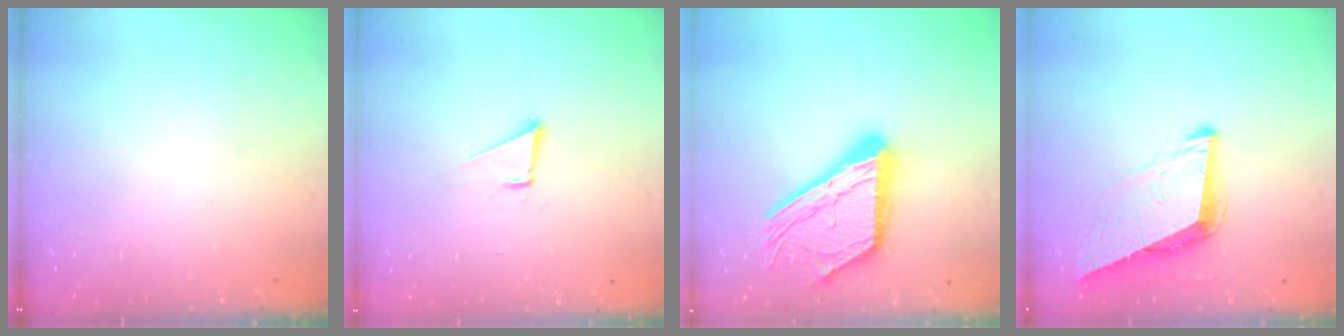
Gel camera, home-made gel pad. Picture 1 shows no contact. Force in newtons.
{"total": 1.9, "press": 1.9, "slide": 0.1}
{"total": 23.5, "press": 23.4, "slide": 2.1}
{"total": 8.3, "press": 7.8, "slide": 3.1}